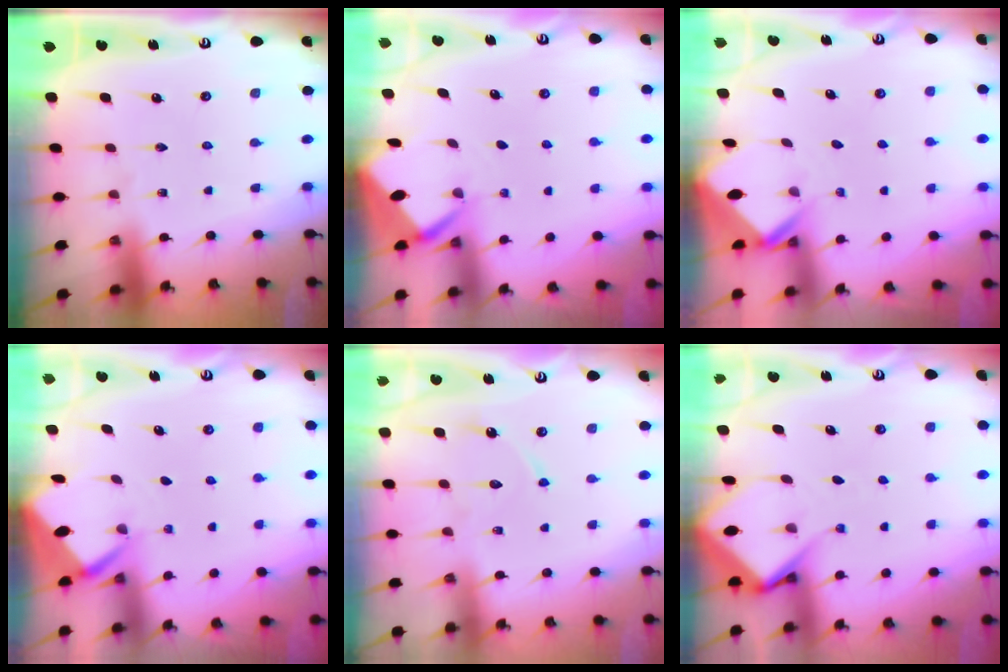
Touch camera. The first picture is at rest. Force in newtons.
{"total": 2.7, "press": 2.7, "slide": 0.3}
{"total": 2.6, "press": 2.6, "slide": 0.2}
{"total": 2.7, "press": 2.7, "slide": 0.3}
{"total": 7.0, "press": 7.0, "slide": 0.5}
{"total": 6.0, "press": 5.9, "slide": 0.8}